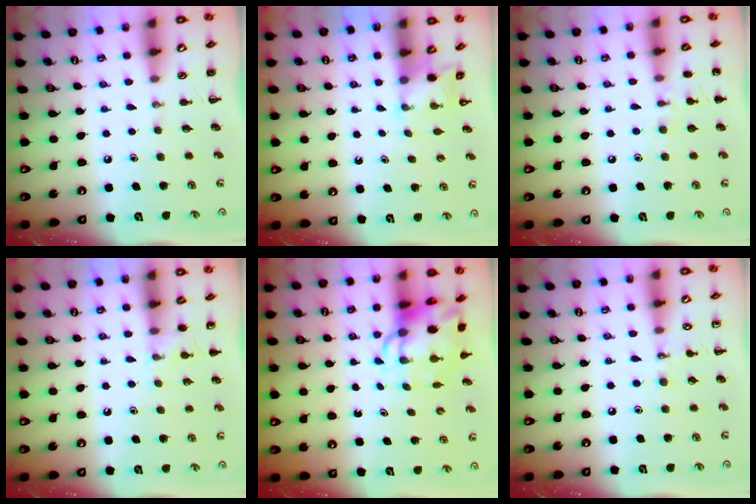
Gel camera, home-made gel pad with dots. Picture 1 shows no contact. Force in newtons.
{"total": 2.7, "press": 2.6, "slide": 0.9}
{"total": 7.2, "press": 6.9, "slide": 1.9}
{"total": 6.8, "press": 6.3, "slide": 2.4}
{"total": 7.6, "press": 7.2, "slide": 2.2}
{"total": 6.4, "press": 6.2, "slide": 1.6}